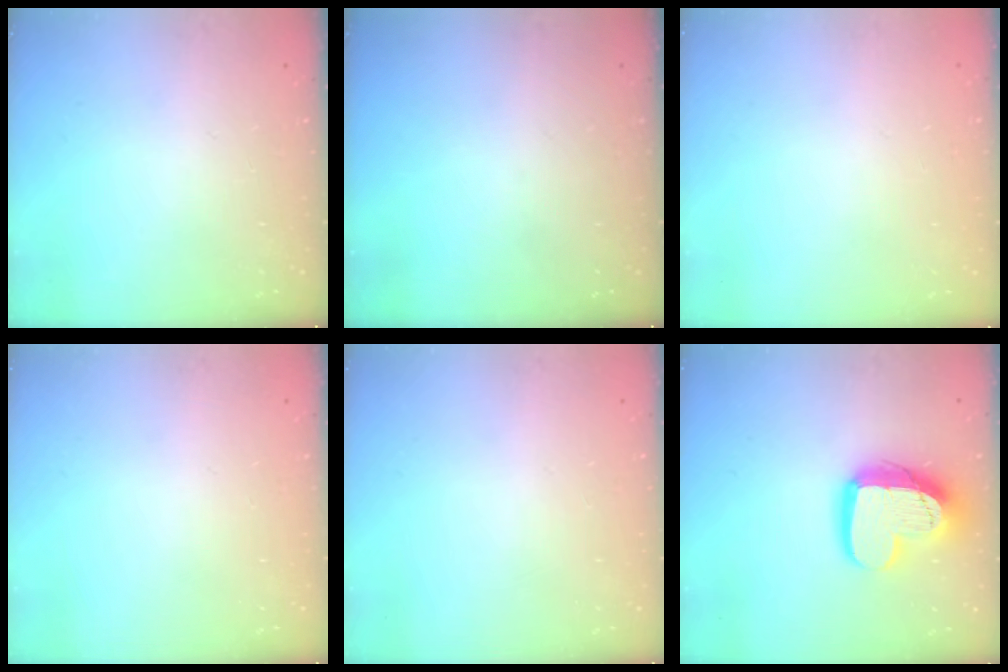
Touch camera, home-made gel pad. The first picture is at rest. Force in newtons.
{"total": 0.0}
{"total": 0.0}
{"total": 0.0}
{"total": 0.5, "press": 0.5, "slide": 0.1}
{"total": 16.0, "press": 16.0, "slide": 1.4}